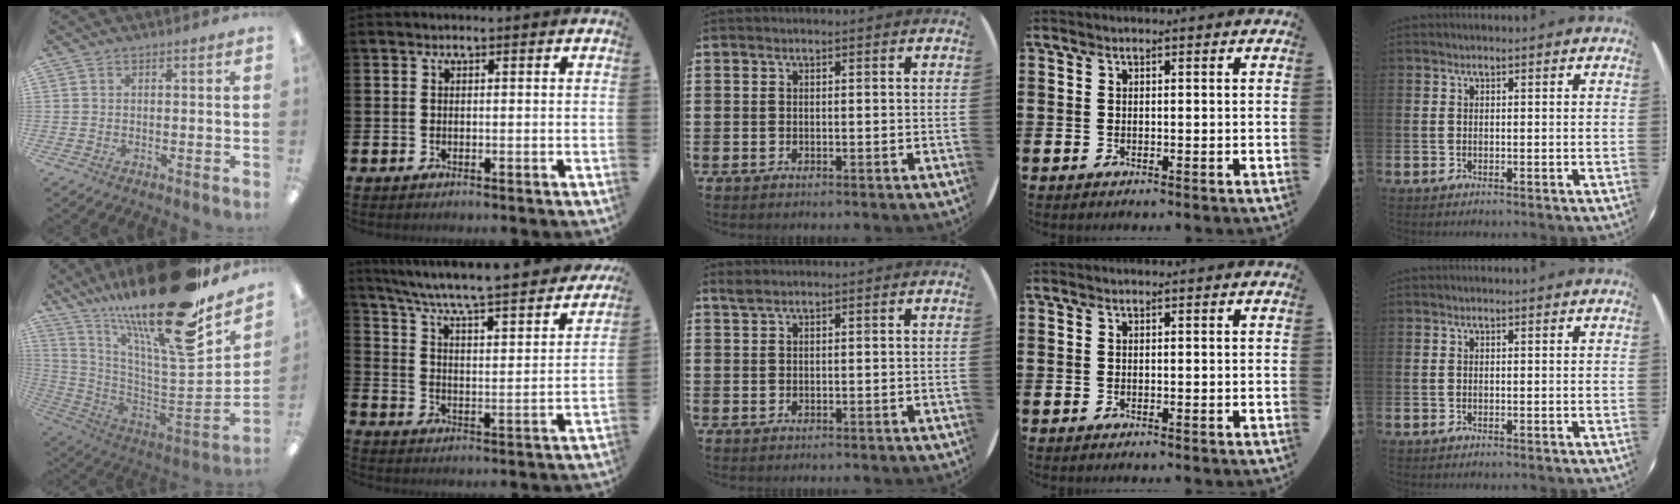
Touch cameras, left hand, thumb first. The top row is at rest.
{"thumb": {"total": 27.7, "force": [19.6, 5.6, 18.7], "torque": [-0.268, -0.152, 0.320]}, "index": {"total": 6.5, "force": [6.0, 0.4, 2.6], "torque": [-0.080, -0.055, 0.096]}, "middle": {"total": 0.8, "force": [0.7, 0.1, 0.4], "torque": [-0.010, 0.002, 0.012]}}